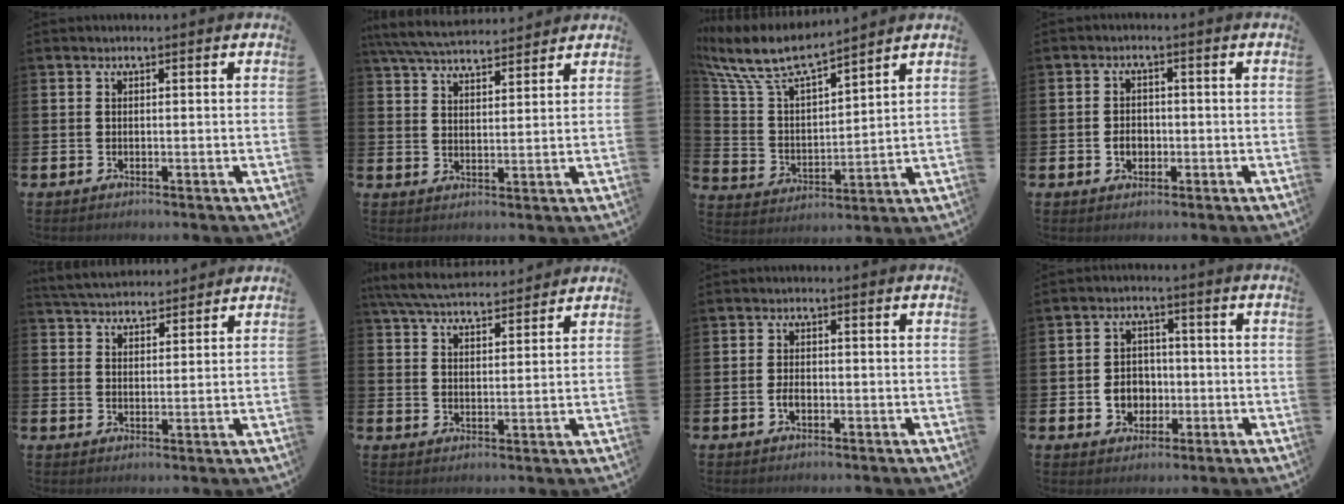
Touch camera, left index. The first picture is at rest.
{"total": 6.5, "force": [6.2, 1.0, 1.7], "torque": [-0.054, -0.025, 0.114]}
{"total": 9.1, "force": [8.2, 2.0, 3.5], "torque": [-0.108, -0.049, 0.142]}
{"total": 2.6, "force": [-0.6, 2.0, 1.5], "torque": [-0.007, -0.005, -0.020]}
{"total": 4.6, "force": [4.6, 0.9, 0.0], "torque": [-0.020, -0.022, 0.083]}
{"total": 6.7, "force": [6.4, 1.1, 1.7], "torque": [-0.056, -0.030, 0.117]}
{"total": 1.9, "force": [-0.6, 1.1, 1.4], "torque": [-0.020, 0.000, -0.013]}
{"total": 4.6, "force": [-0.8, 4.2, 1.9], "torque": [-0.025, 0.002, -0.022]}